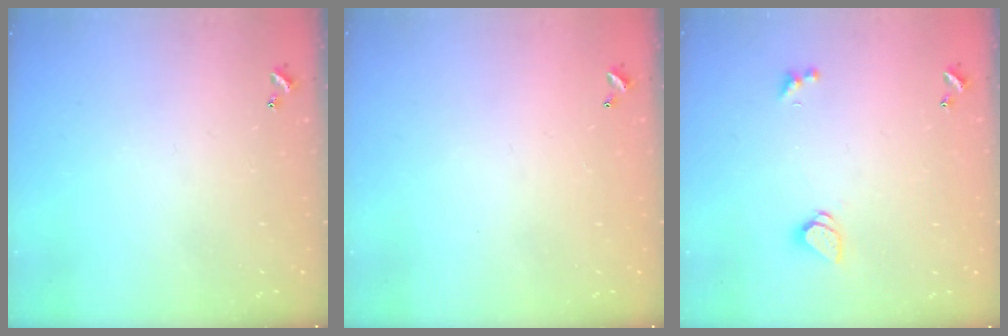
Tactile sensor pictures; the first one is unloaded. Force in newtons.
{"total": 2.8, "press": 2.8, "slide": 0.1}
{"total": 1.5, "press": 1.4, "slide": 0.5}